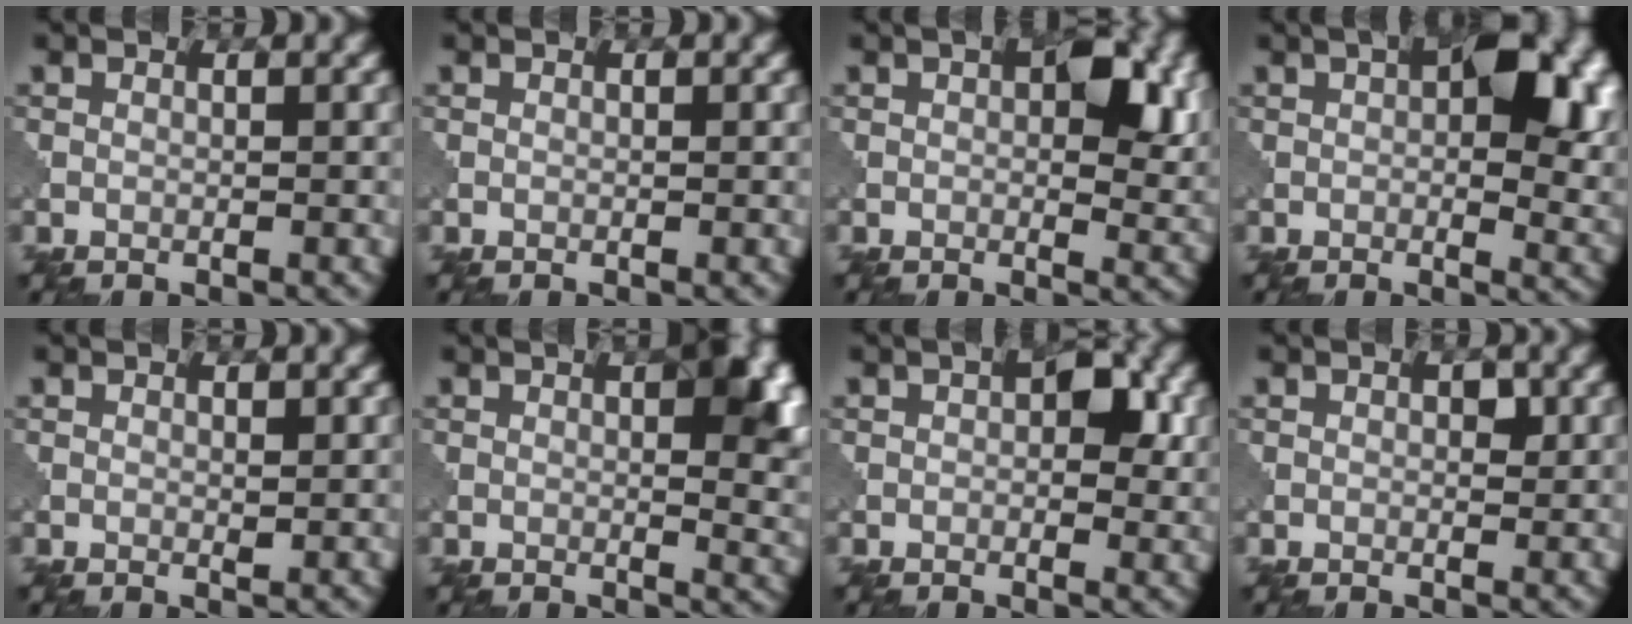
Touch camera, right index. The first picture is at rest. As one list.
[{"total": 0.0}, {"total": 6.8, "force": [1.6, 3.5, 5.6], "torque": [-0.067, -0.005, 0.024]}, {"total": 9.6, "force": [2.1, 5.0, 7.9], "torque": [-0.089, -0.001, 0.029]}, {"total": 0.9, "force": [0.5, 0.4, 0.6], "torque": [-0.007, -0.005, 0.010]}, {"total": 7.2, "force": [1.6, 2.6, 6.5], "torque": [-0.065, -0.005, 0.026]}, {"total": 4.5, "force": [0.8, 2.5, 3.6], "torque": [-0.043, -0.002, 0.011]}, {"total": 1.2, "force": [0.3, 0.8, 0.8], "torque": [-0.008, -0.003, 0.006]}]